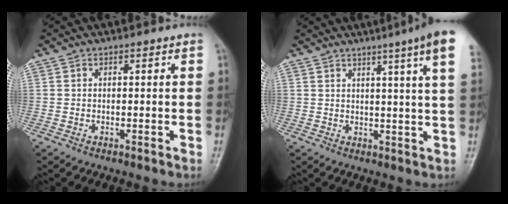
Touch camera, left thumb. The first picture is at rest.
{"total": 10.6, "force": [6.3, -0.5, 8.5], "torque": [-0.112, -0.014, 0.067]}